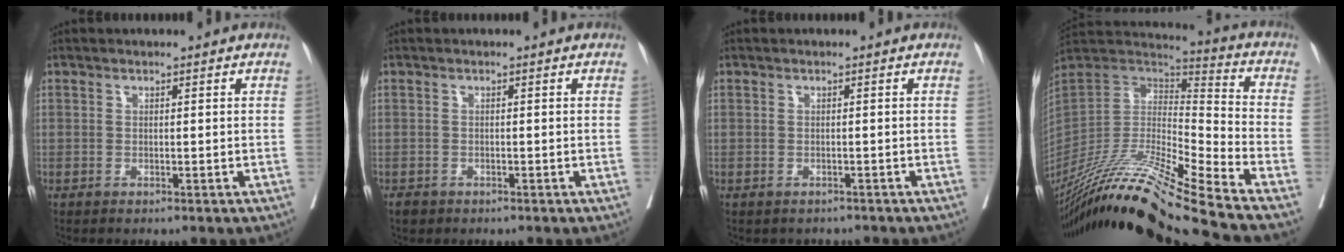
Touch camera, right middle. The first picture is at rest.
{"total": 1.3, "force": [-0.9, 0.8, 0.3], "torque": [-0.011, 0.000, -0.013]}
{"total": 2.0, "force": [-1.7, 1.0, 0.2], "torque": [-0.003, 0.001, -0.021]}
{"total": 26.3, "force": [-21.8, -1.9, 14.6], "torque": [-0.285, -0.041, -0.397]}